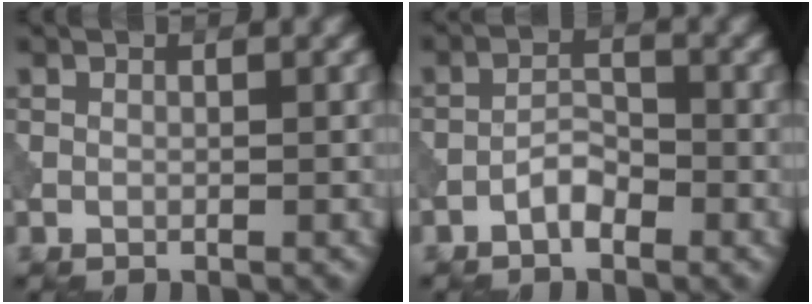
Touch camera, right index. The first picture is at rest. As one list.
[{"total": 2.1, "force": [-1.4, 0.8, 1.3], "torque": [-0.020, 0.009, -0.029]}]